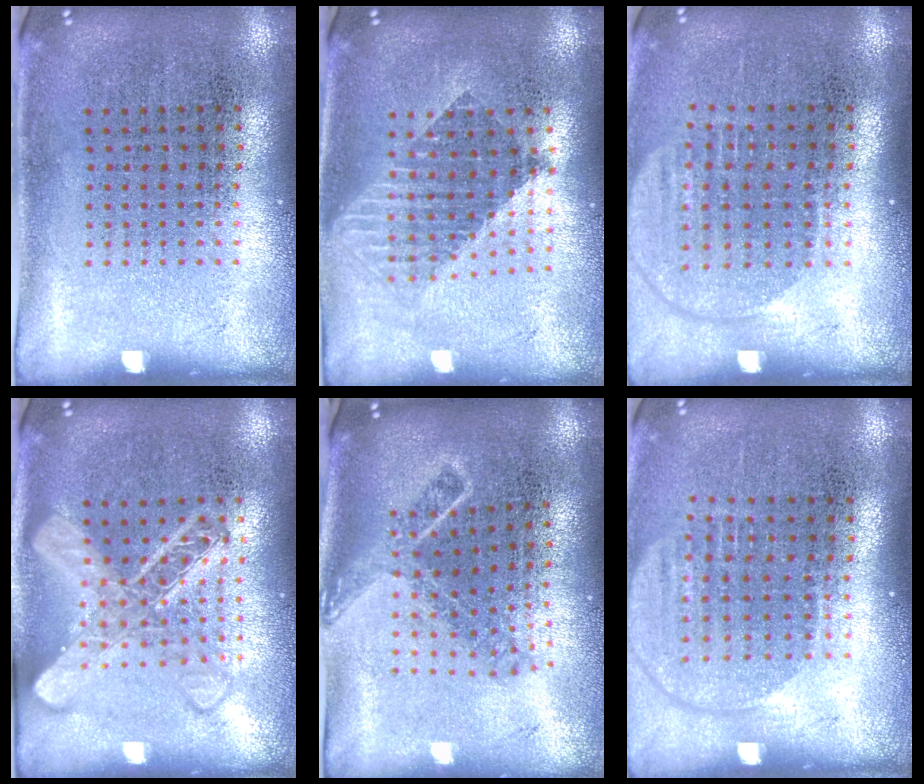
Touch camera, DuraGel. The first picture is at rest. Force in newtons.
{"total": 1.7, "press": 1.4, "slide": 1.0}
{"total": 1.6, "press": 1.4, "slide": 0.8}
{"total": 2.9, "press": 2.8, "slide": 0.5}
{"total": 1.8, "press": 1.3, "slide": 1.2}
{"total": 1.6, "press": 1.4, "slide": 0.8}